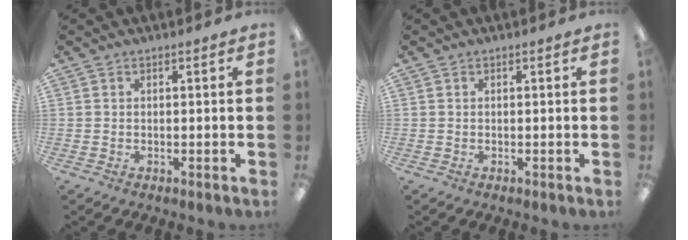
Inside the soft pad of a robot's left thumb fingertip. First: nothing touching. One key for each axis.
{"total": 0.0}